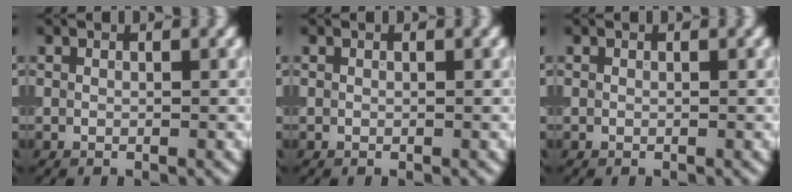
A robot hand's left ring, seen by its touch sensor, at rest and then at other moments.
{"total": 0.0}
{"total": 0.0}